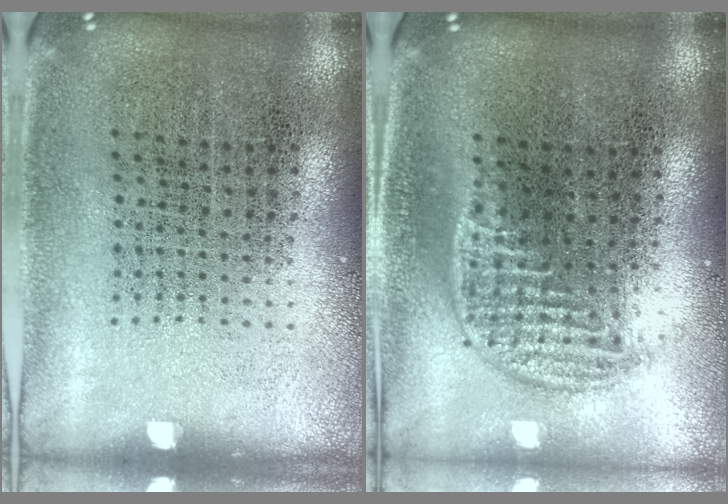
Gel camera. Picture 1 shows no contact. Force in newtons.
{"total": 1.2, "press": 1.0, "slide": 0.6}